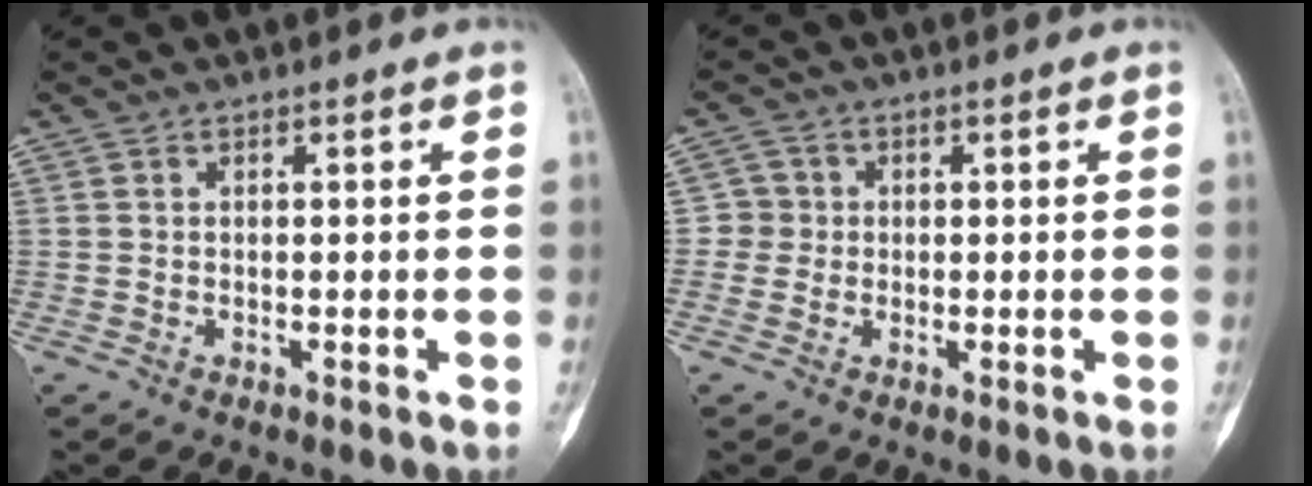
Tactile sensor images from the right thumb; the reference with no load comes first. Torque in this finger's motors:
{"motor_torque": [-0.08, -0.25, -0.11, -0.21, -0.04]}